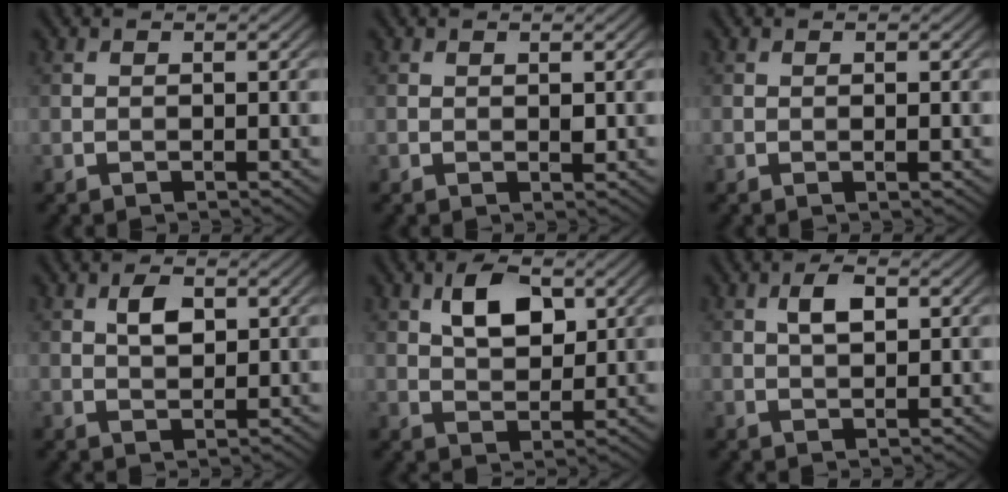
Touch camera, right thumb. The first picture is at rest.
{"total": 0.7, "force": [0.2, 0.3, 0.6], "torque": [-0.008, -0.003, 0.003]}
{"total": 0.6, "force": [0.0, 0.0, 0.6], "torque": [-0.012, -0.001, 0.000]}
{"total": 3.2, "force": [1.0, 1.7, 2.5], "torque": [-0.049, 0.001, 0.017]}
{"total": 6.1, "force": [2.3, 3.4, 4.5], "torque": [-0.084, 0.002, 0.038]}
{"total": 3.3, "force": [0.9, 1.5, 2.8], "torque": [-0.054, 0.004, 0.016]}